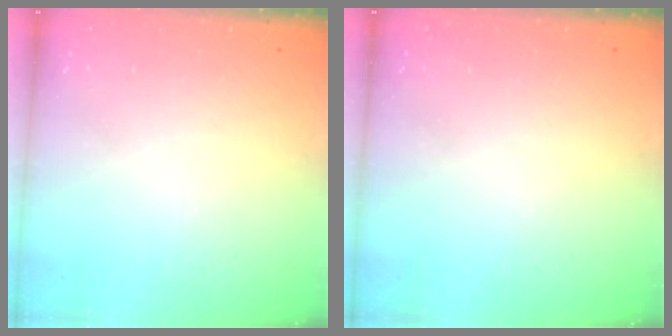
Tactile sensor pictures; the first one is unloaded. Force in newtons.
{"total": 0.0}